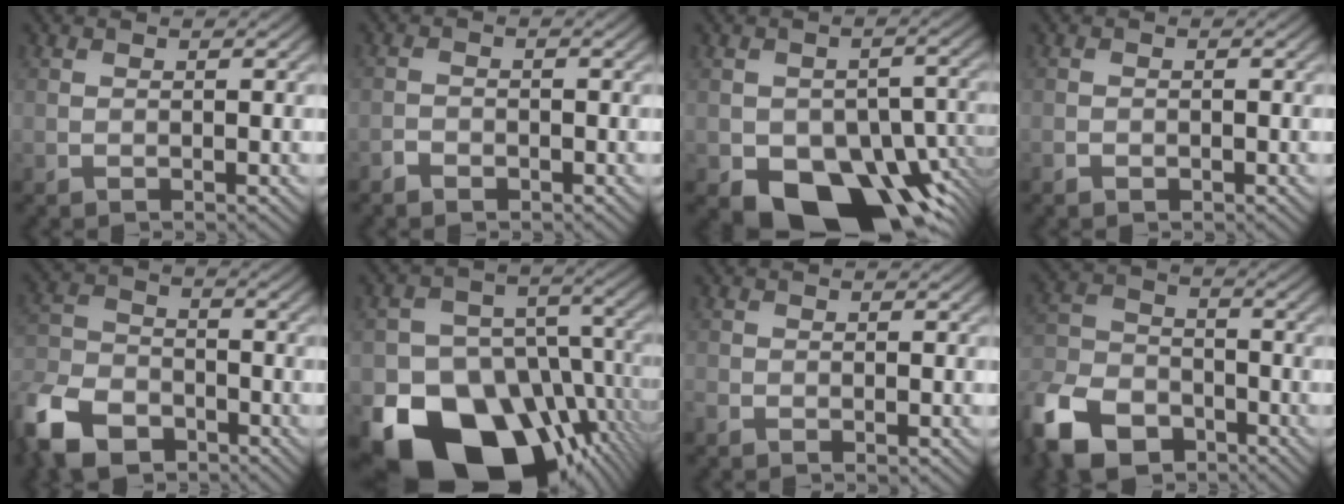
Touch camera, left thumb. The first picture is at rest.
{"total": 1.5, "force": [-1.2, 0.8, 0.4], "torque": [-0.006, 0.000, -0.026]}
{"total": 14.9, "force": [-7.6, 9.2, 8.9], "torque": [-0.114, -0.025, -0.113]}
{"total": 0.9, "force": [-0.6, 0.6, 0.3], "torque": [-0.005, -0.003, -0.011]}
{"total": 11.1, "force": [-7.5, 6.3, 5.2], "torque": [-0.134, -0.022, -0.161]}
{"total": 20.9, "force": [-10.2, 14.6, 10.9], "torque": [-0.179, -0.042, -0.154]}
{"total": 1.6, "force": [-1.3, 0.6, 0.7], "torque": [-0.015, -0.007, -0.028]}
{"total": 12.5, "force": [-8.3, 7.2, 5.9], "torque": [-0.155, -0.029, -0.171]}